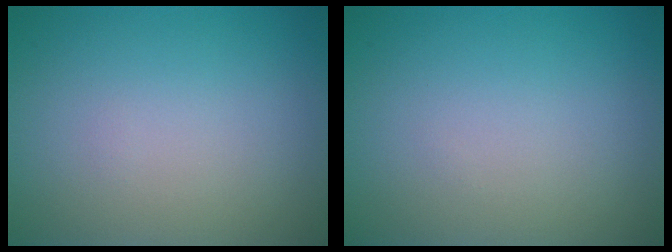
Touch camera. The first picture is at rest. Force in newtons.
{"total": 0.0}